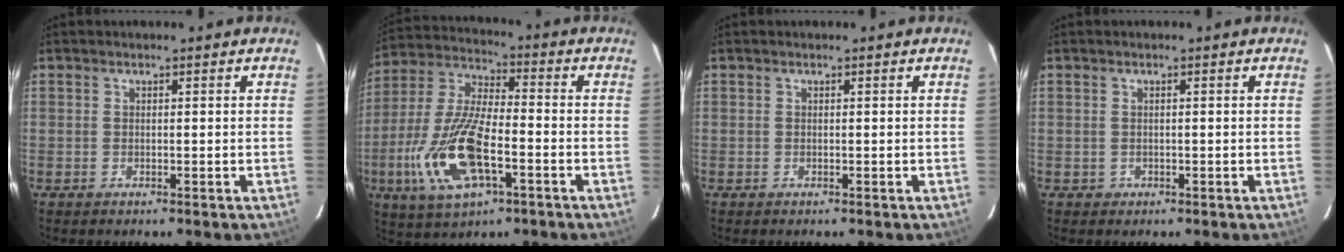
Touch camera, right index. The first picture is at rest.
{"total": 17.6, "force": [-6.1, 6.8, 15.1], "torque": [-0.332, -0.012, -0.115]}
{"total": 0.0}
{"total": 0.8, "force": [-0.2, 0.8, 0.1], "torque": [0.002, 0.002, 0.001]}